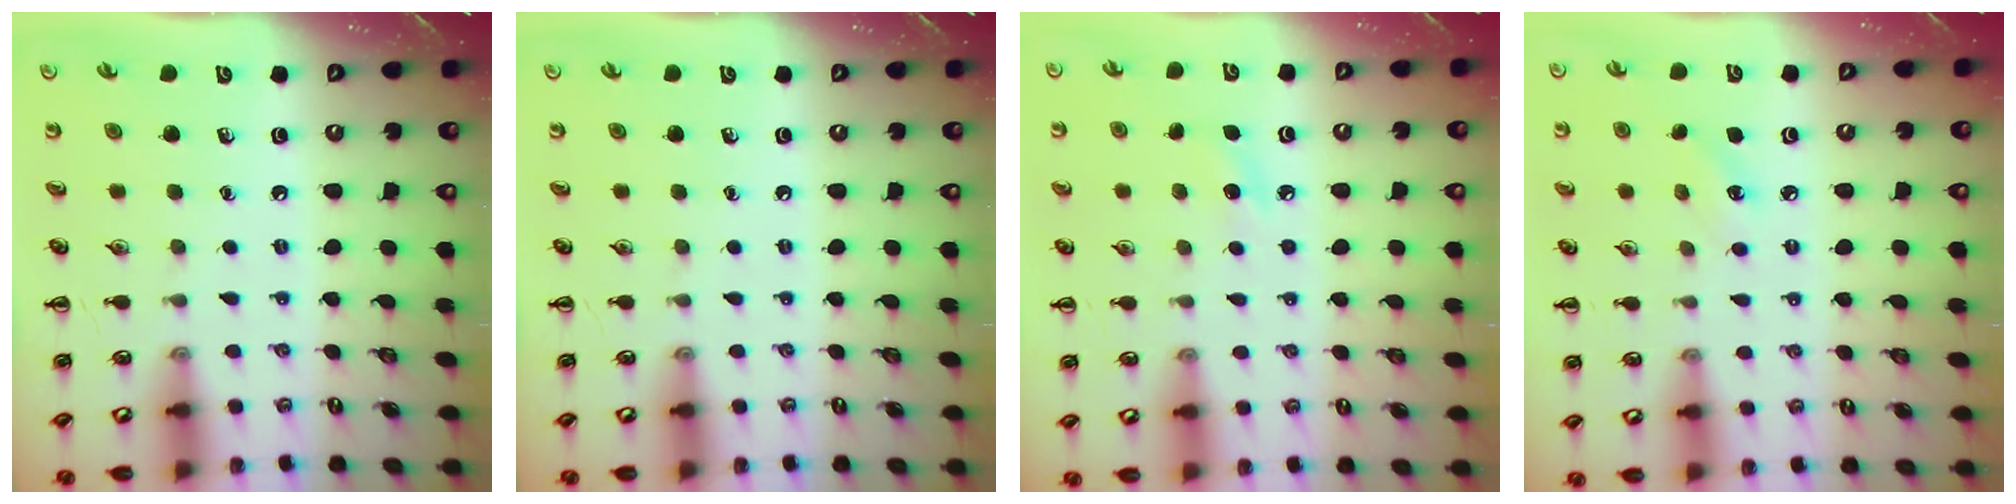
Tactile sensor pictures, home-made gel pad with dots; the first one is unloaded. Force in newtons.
{"total": 0.0}
{"total": 5.5, "press": 5.3, "slide": 1.6}
{"total": 5.2, "press": 5.0, "slide": 1.3}